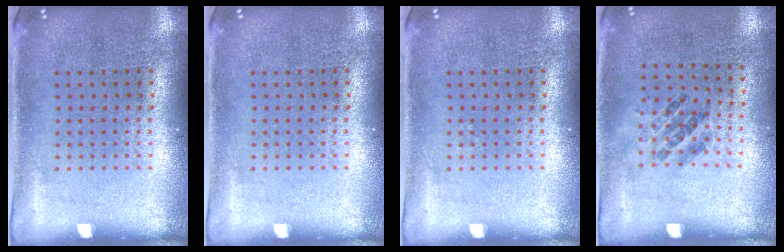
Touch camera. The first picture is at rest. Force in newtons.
{"total": 0.0}
{"total": 0.0}
{"total": 1.1, "press": 0.7, "slide": 0.9}